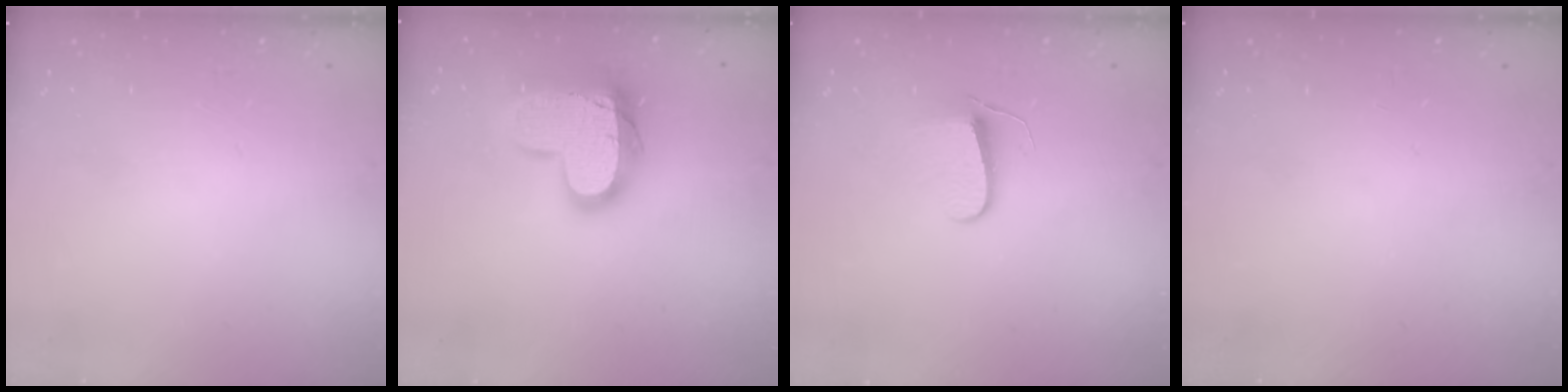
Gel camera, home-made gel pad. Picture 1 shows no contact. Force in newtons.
{"total": 17.8, "press": 17.8, "slide": 1.3}
{"total": 7.3, "press": 7.2, "slide": 0.6}
{"total": 0.0}